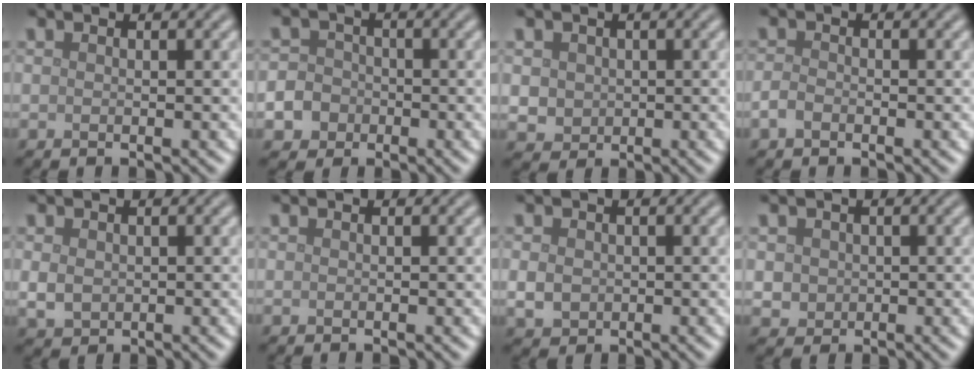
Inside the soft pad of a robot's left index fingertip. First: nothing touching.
{"total": 7.0, "force": [-3.1, 6.0, 1.6], "torque": [-0.030, -0.016, -0.079]}
{"total": 2.2, "force": [0.2, 2.0, 0.8], "torque": [-0.017, -0.006, 0.008]}
{"total": 1.2, "force": [-0.7, 0.7, 0.7], "torque": [-0.014, 0.001, -0.018]}
{"total": 1.9, "force": [0.1, 1.6, 1.1], "torque": [-0.024, -0.003, 0.005]}
{"total": 0.0}
{"total": 2.1, "force": [-0.1, 1.8, 1.0], "torque": [-0.021, -0.004, -0.004]}
{"total": 1.8, "force": [0.2, 1.7, 0.6], "torque": [-0.011, -0.006, 0.006]}